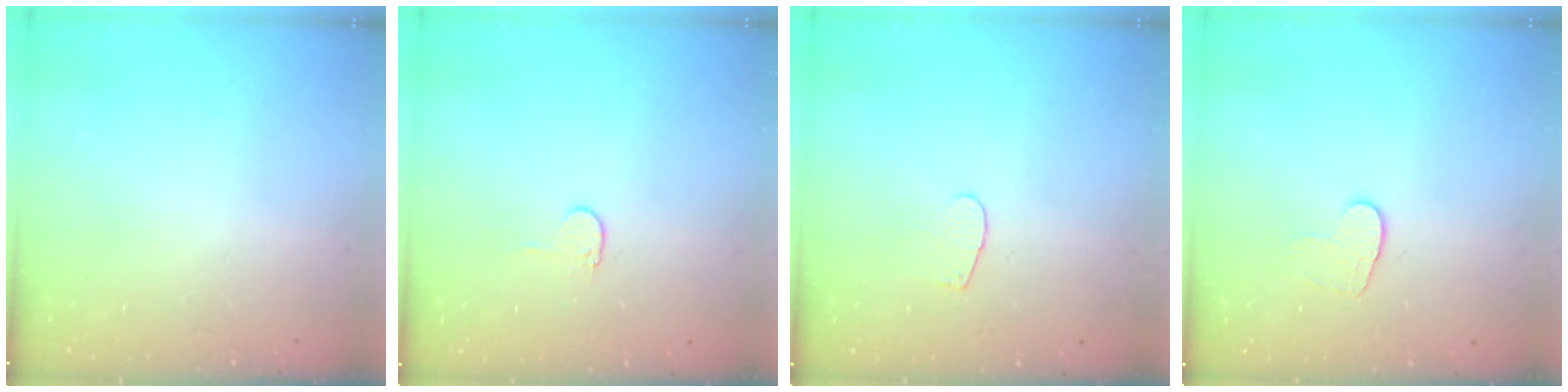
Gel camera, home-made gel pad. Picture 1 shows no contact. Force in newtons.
{"total": 4.0, "press": 4.0, "slide": 0.3}
{"total": 3.2, "press": 3.2, "slide": 0.3}
{"total": 5.3, "press": 5.3, "slide": 0.5}